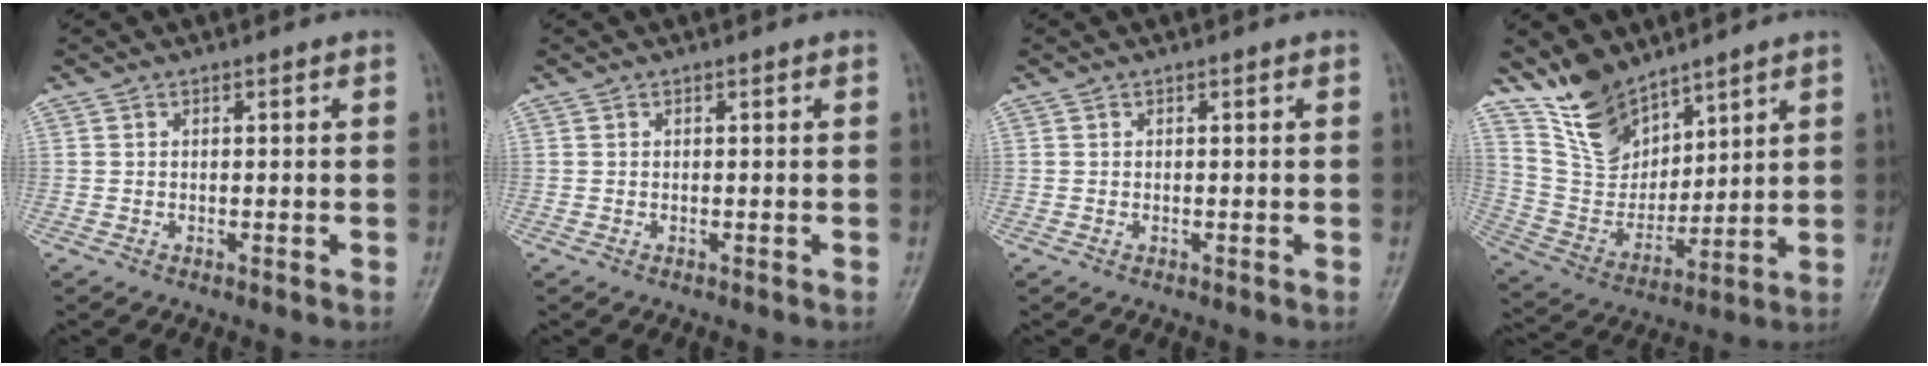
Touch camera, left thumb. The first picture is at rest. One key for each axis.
{"total": 0.0}
{"total": 0.0}
{"total": 12.1, "fx": 9.6, "fy": 5.8, "fz": 4.6, "tx": -0.059, "ty": -0.062, "tz": 0.203}